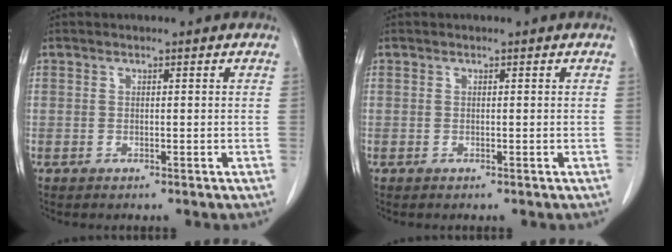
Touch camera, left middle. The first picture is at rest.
{"total": 0.0}